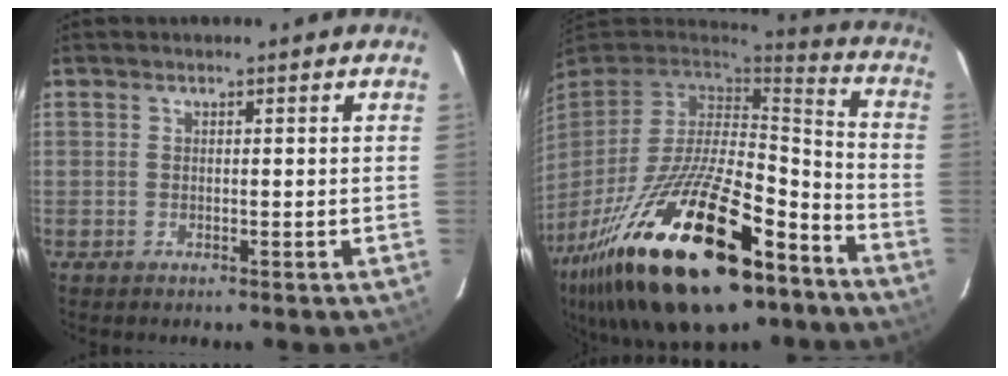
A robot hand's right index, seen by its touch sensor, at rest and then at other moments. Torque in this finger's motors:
{"motor_torque": [2.14, 0.00, 1.05, 0.21]}